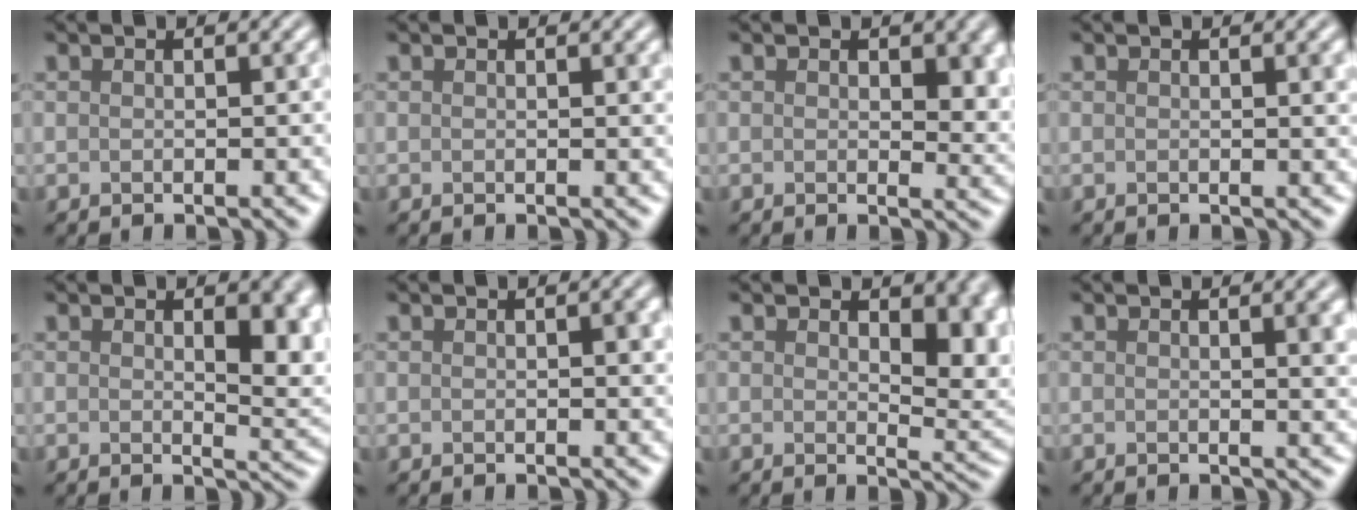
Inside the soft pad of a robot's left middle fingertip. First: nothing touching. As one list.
[{"total": 0.6, "force": [0.3, 0.1, 0.5], "torque": [-0.003, 0.002, 0.004]}, {"total": 3.6, "force": [0.9, 2.1, 2.8], "torque": [-0.031, -0.007, 0.013]}, {"total": 1.4, "force": [0.4, 0.4, 1.3], "torque": [-0.012, 0.002, 0.004]}, {"total": 4.6, "force": [1.0, 1.9, 4.1], "torque": [-0.043, -0.005, 0.019]}, {"total": 1.1, "force": [0.2, 0.3, 1.0], "torque": [-0.013, 0.001, 0.003]}, {"total": 4.8, "force": [1.5, 2.5, 3.9], "torque": [-0.043, -0.008, 0.027]}, {"total": 3.0, "force": [0.7, 1.0, 2.7], "torque": [-0.024, 0.004, 0.007]}]